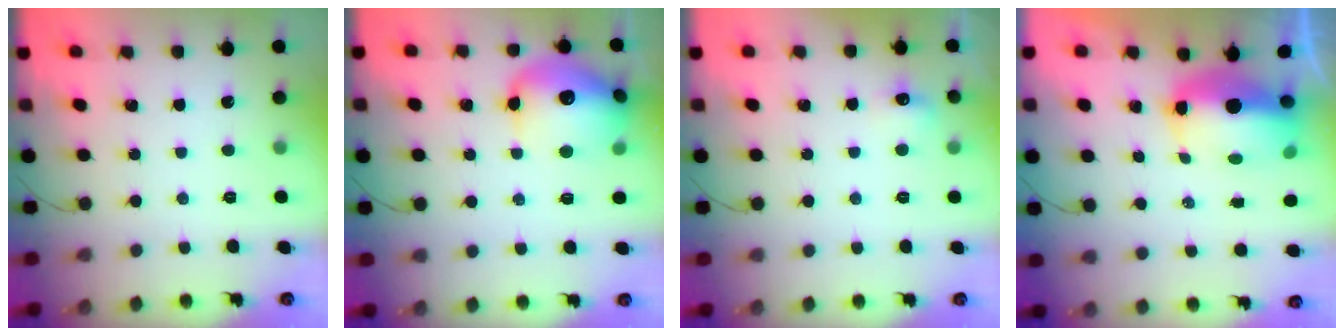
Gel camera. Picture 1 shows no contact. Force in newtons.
{"total": 17.6, "press": 17.4, "slide": 2.4}
{"total": 6.3, "press": 6.0, "slide": 1.9}
{"total": 11.2, "press": 11.0, "slide": 1.9}